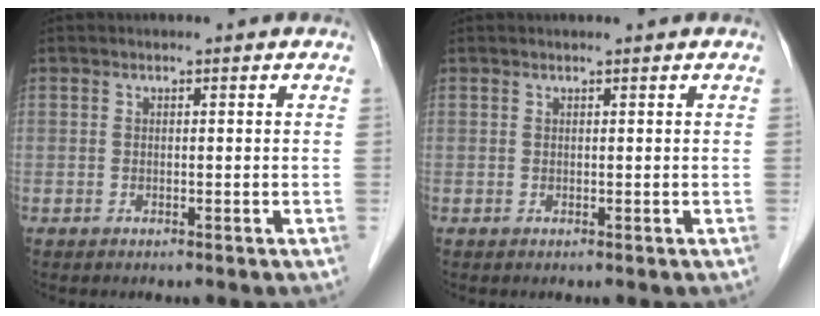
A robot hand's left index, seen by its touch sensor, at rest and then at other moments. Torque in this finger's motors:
{"motor_torque": [0.01, 0.01, 0.00, -0.01]}